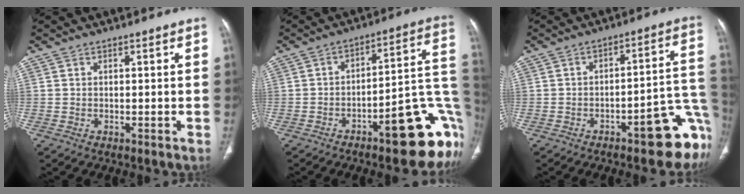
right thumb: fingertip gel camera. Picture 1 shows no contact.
{"total": 20.2, "force": [-7.8, 6.1, 17.6], "torque": [-0.139, 0.063, -0.096]}
{"total": 15.4, "force": [-7.0, 4.9, 12.9], "torque": [-0.078, 0.064, -0.080]}